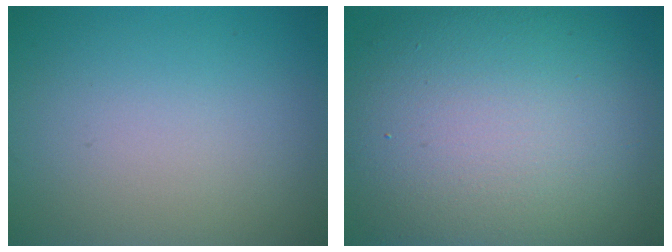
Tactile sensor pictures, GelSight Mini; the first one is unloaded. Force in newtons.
{"total": 14.7, "press": 14.7, "slide": 0.9}